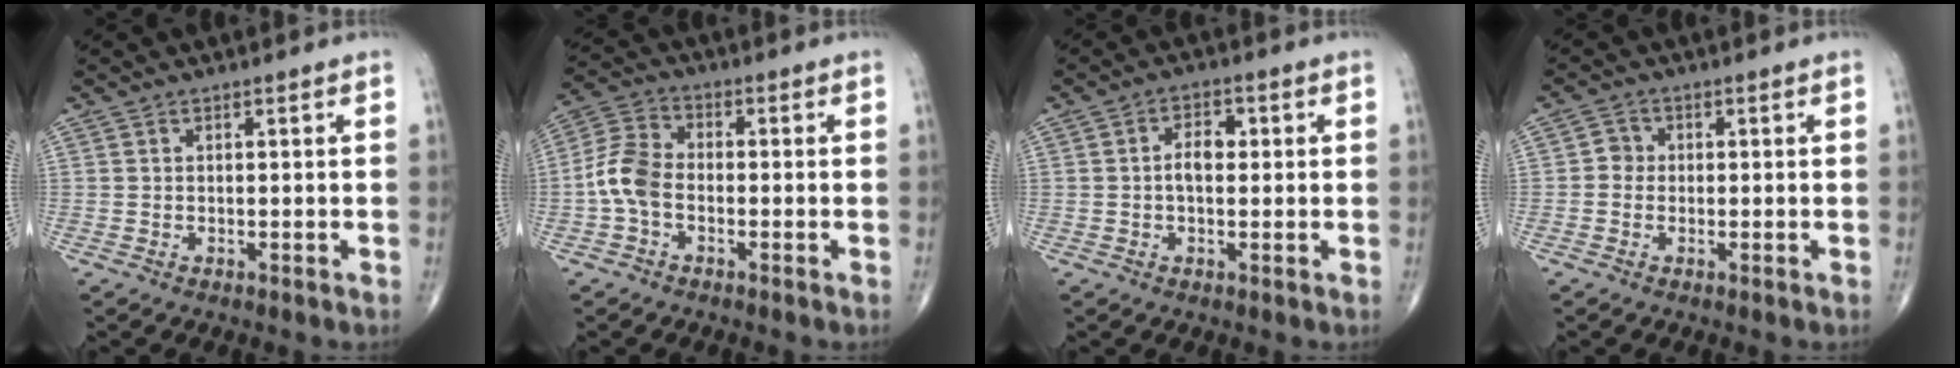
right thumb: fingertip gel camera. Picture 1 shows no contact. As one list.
[{"total": 7.3, "force": [-1.7, 4.8, 5.3], "torque": [-0.107, 0.023, -0.048]}, {"total": 4.7, "force": [0.3, 2.8, 3.8], "torque": [-0.062, 0.013, 0.000]}, {"total": 2.2, "force": [-0.3, 2.1, 0.8], "torque": [0.003, 0.008, -0.012]}]